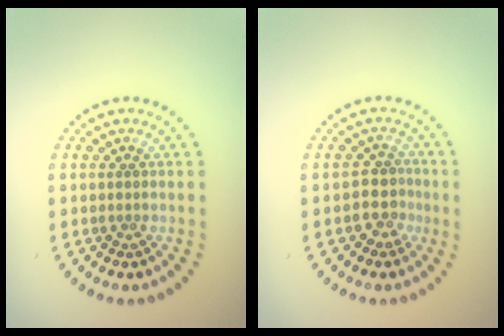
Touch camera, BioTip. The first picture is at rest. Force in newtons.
{"total": 2.4, "press": 2.0, "slide": 1.3}